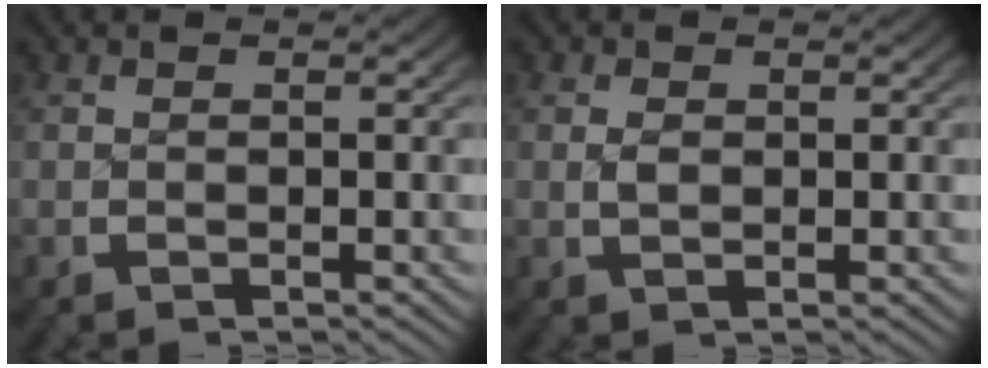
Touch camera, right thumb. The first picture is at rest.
{"total": 1.3, "force": [0.2, 1.0, 0.7], "torque": [-0.018, -0.009, 0.010]}